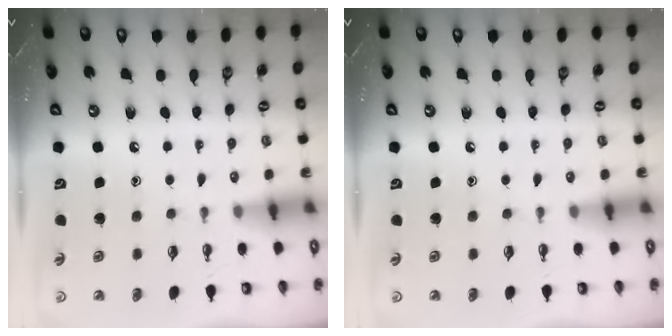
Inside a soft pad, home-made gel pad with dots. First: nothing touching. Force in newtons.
{"total": 0.0}